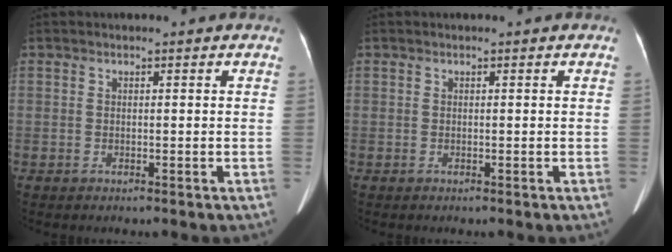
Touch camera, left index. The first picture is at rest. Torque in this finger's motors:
{"motor_torque": [0.00, 0.00, 0.00, 0.00]}